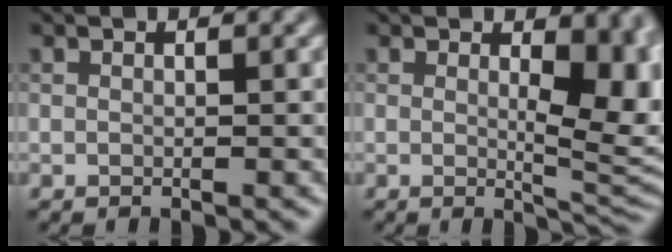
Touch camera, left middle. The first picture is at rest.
{"total": 7.0, "force": [0.9, 3.1, 6.2], "torque": [-0.075, -0.014, 0.024]}